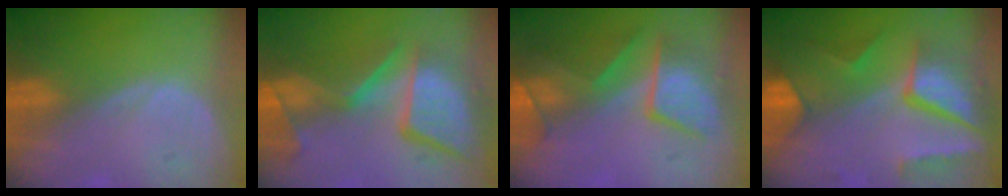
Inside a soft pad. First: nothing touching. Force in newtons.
{"total": 13.8, "press": 11.2, "slide": 8.1}
{"total": 10.0, "press": 8.6, "slide": 5.1}
{"total": 10.3, "press": 8.8, "slide": 5.5}